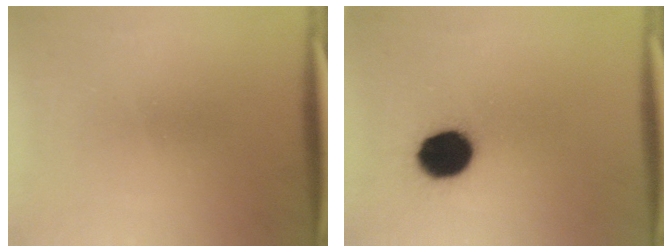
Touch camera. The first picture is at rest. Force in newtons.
{"total": 11.0}